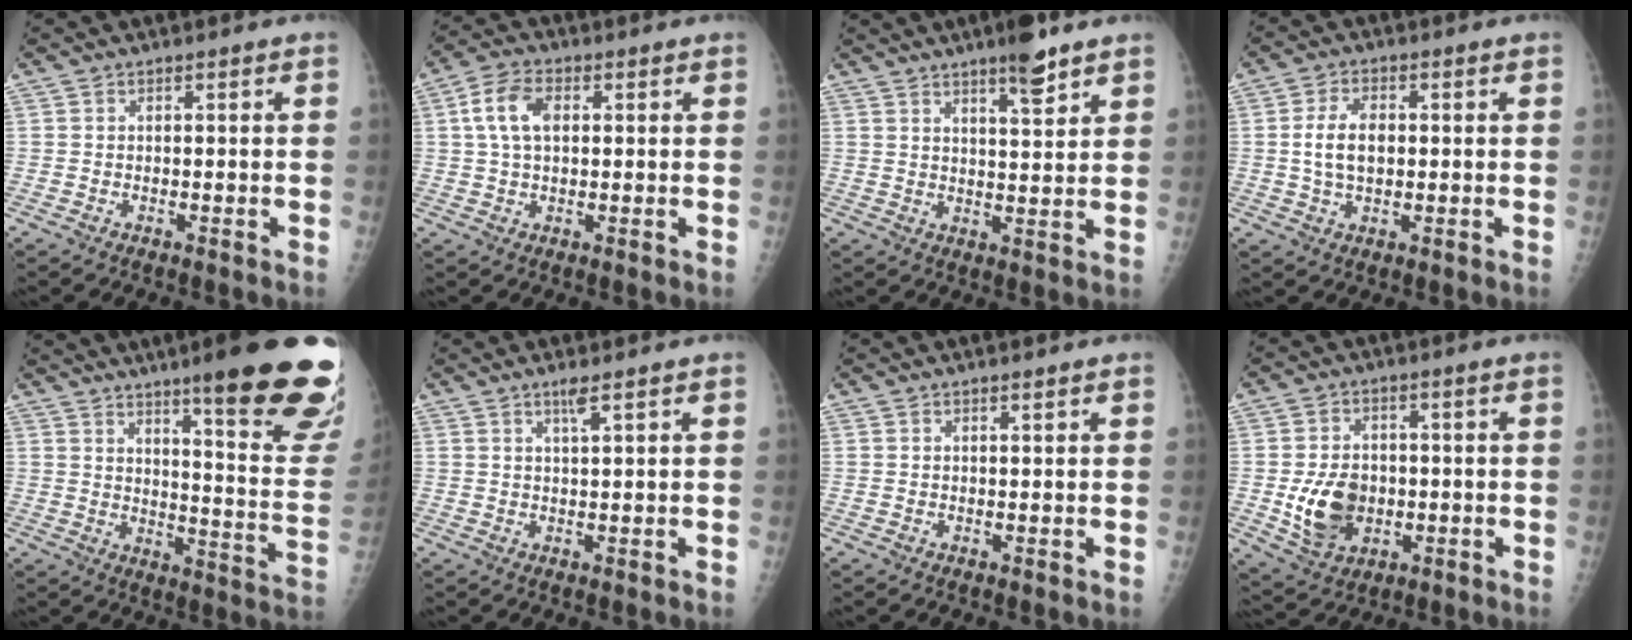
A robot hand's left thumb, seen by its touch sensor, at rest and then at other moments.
{"total": 7.4, "force": [1.5, 4.5, 5.7], "torque": [-0.109, 0.011, 0.025]}
{"total": 6.9, "force": [4.8, 1.3, 4.7], "torque": [-0.061, -0.029, 0.073]}
{"total": 6.5, "force": [0.3, 4.0, 5.2], "torque": [-0.096, 0.005, 0.006]}
{"total": 25.3, "force": [16.8, 3.3, 18.6], "torque": [-0.205, -0.095, 0.224]}
{"total": 2.2, "force": [1.4, -0.1, 1.8], "torque": [-0.036, -0.006, 0.028]}
{"total": 0.7, "force": [0.6, 0.0, 0.5], "torque": [-0.005, -0.003, 0.010]}
{"total": 9.8, "force": [-1.4, 7.4, 6.3], "torque": [-0.084, -0.002, -0.012]}